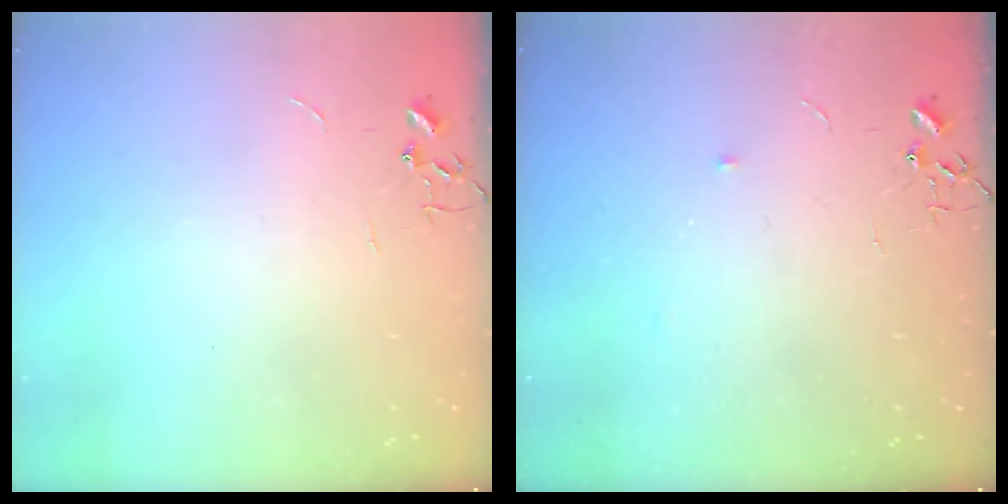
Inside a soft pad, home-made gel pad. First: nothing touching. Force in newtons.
{"total": 3.0, "press": 2.9, "slide": 0.5}